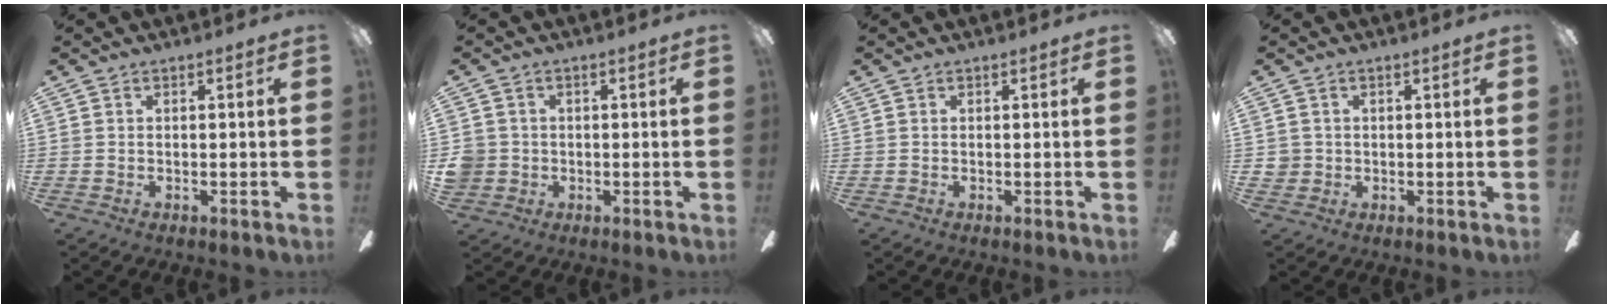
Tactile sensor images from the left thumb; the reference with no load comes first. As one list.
[{"total": 3.8, "force": [0.0, 3.7, 0.5], "torque": [-0.014, 0.006, -0.001]}, {"total": 0.0}, {"total": 2.4, "force": [0.4, 2.4, 0.2], "torque": [-0.010, 0.005, 0.007]}]